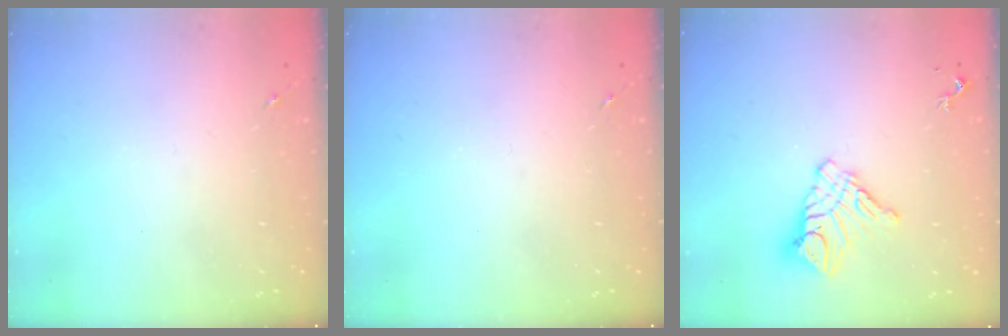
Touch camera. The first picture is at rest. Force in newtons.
{"total": 0.0}
{"total": 11.5, "press": 11.4, "slide": 0.8}